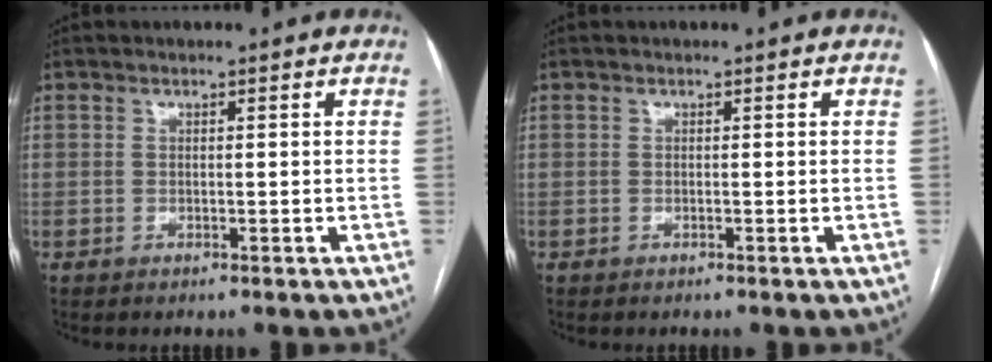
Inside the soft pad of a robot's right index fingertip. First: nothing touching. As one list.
[{"total": 0.0}]